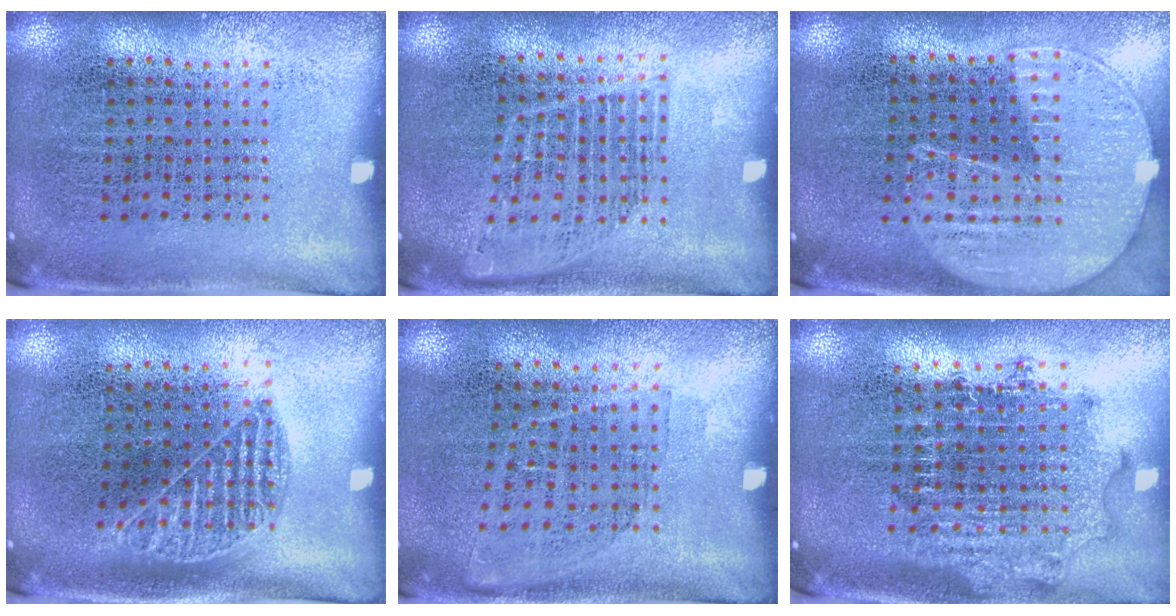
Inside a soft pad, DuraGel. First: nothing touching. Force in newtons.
{"total": 1.3, "press": 1.2, "slide": 0.5}
{"total": 1.1, "press": 1.1, "slide": 0.4}
{"total": 1.0, "press": 0.8, "slide": 0.5}
{"total": 1.0, "press": 0.8, "slide": 0.5}
{"total": 1.9, "press": 1.5, "slide": 1.1}